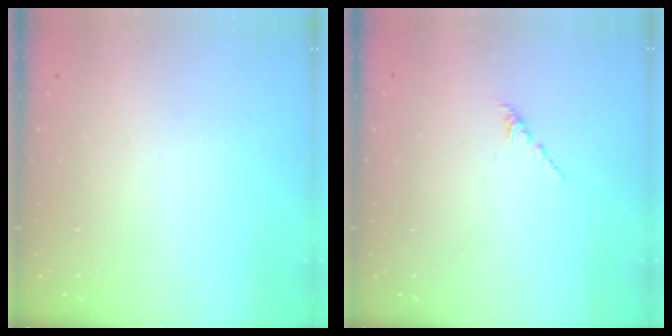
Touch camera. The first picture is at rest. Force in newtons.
{"total": 1.6, "press": 1.5, "slide": 0.6}